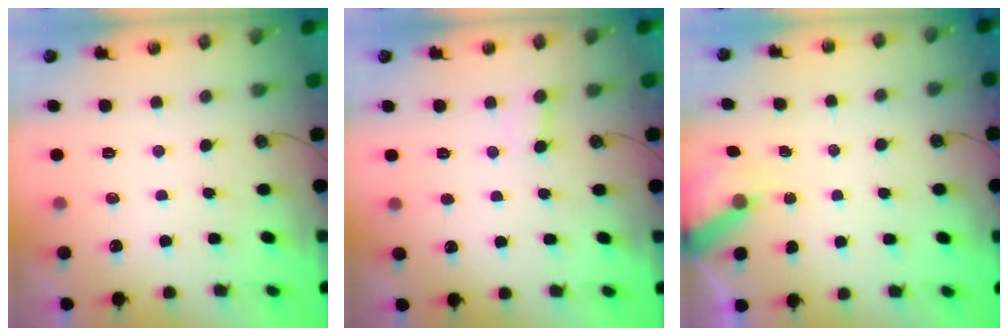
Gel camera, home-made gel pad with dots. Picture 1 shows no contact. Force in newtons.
{"total": 2.8, "press": 2.8, "slide": 0.4}
{"total": 5.4, "press": 5.4, "slide": 0.3}